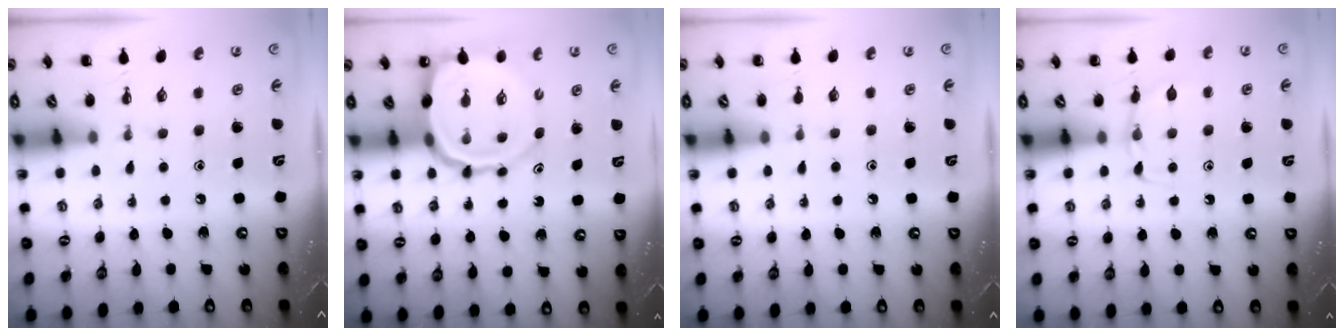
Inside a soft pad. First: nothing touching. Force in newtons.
{"total": 12.2, "press": 11.7, "slide": 3.2}
{"total": 4.5, "press": 4.3, "slide": 1.4}
{"total": 5.8, "press": 5.6, "slide": 1.6}